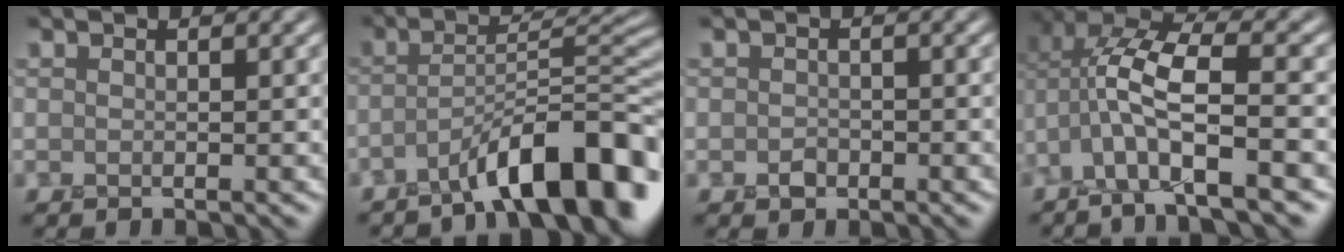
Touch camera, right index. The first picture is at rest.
{"total": 9.2, "force": [-5.6, 2.1, 7.0], "torque": [-0.095, 0.019, -0.089]}
{"total": 0.9, "force": [-0.6, 0.7, 0.1], "torque": [-0.001, -0.003, -0.010]}
{"total": 8.2, "force": [-1.9, 3.5, 7.2], "torque": [-0.147, 0.016, -0.046]}